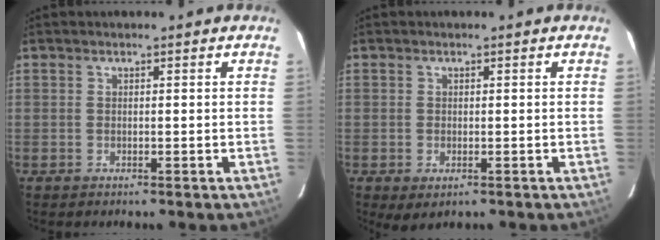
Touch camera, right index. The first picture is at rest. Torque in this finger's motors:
{"motor_torque": [0.46, -0.44, 0.12, 0.01]}